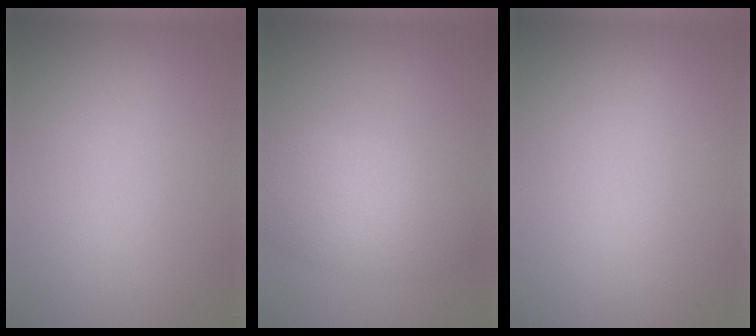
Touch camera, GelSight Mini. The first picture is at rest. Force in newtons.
{"total": 4.6, "press": 4.6, "slide": 0.1}
{"total": 0.0}